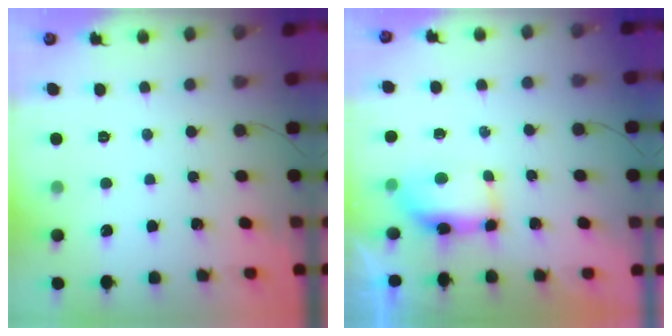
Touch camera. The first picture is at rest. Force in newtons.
{"total": 6.8, "press": 6.8, "slide": 0.8}